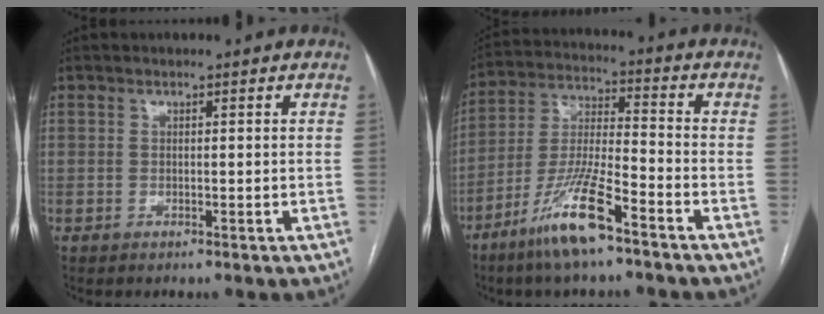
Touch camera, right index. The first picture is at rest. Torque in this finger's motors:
{"motor_torque": [1.61, -0.53, 0.48, 0.08]}